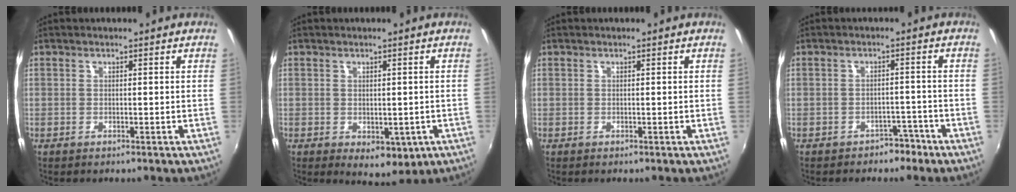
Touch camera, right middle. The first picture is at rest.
{"total": 5.1, "force": [-1.2, 3.3, 3.7], "torque": [-0.050, -0.013, -0.009]}
{"total": 0.0}
{"total": 3.6, "force": [-2.8, 2.2, 0.8], "torque": [-0.017, 0.008, -0.034]}